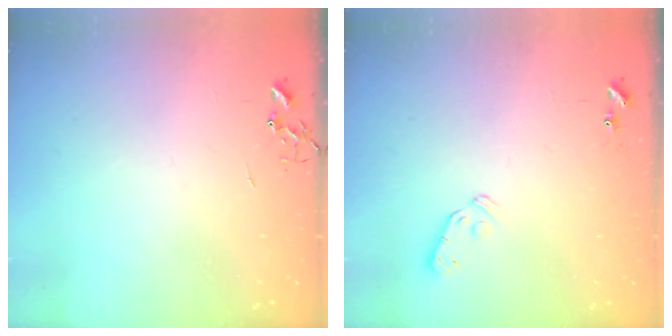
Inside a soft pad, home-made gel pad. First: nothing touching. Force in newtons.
{"total": 5.9, "press": 5.9, "slide": 0.6}